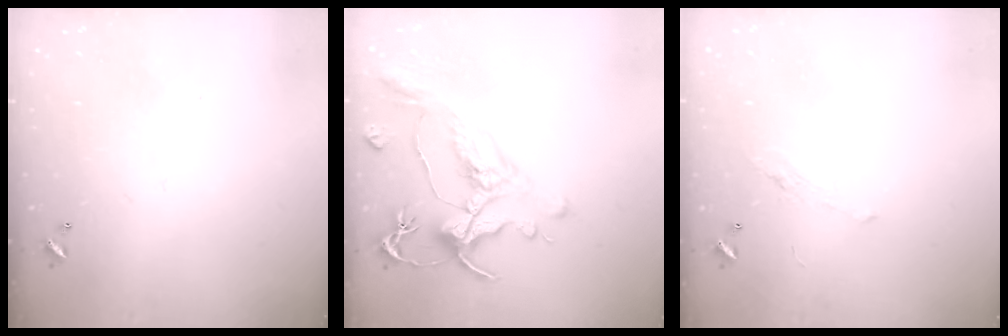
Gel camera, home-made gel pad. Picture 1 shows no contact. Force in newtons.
{"total": 1.7, "press": 0.9, "slide": 1.4}
{"total": 2.2, "press": 2.1, "slide": 0.8}